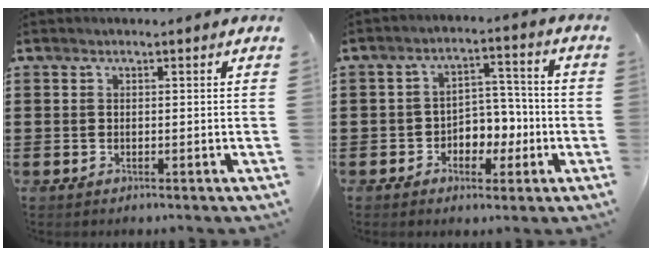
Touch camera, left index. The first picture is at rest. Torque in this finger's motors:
{"motor_torque": [0.48, 0.28, 0.17, 0.04]}